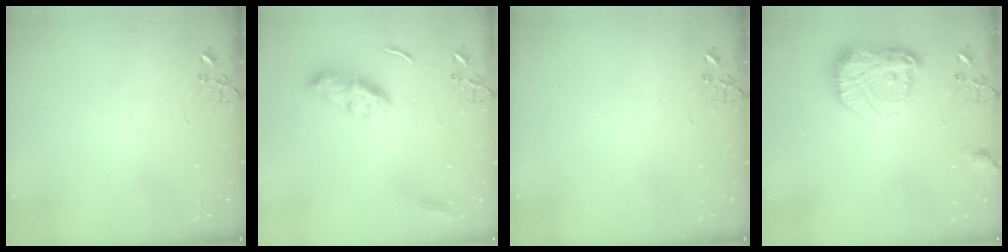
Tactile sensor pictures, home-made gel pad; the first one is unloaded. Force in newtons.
{"total": 9.8, "press": 9.8, "slide": 0.2}
{"total": 0.0}
{"total": 18.5, "press": 18.5, "slide": 1.4}